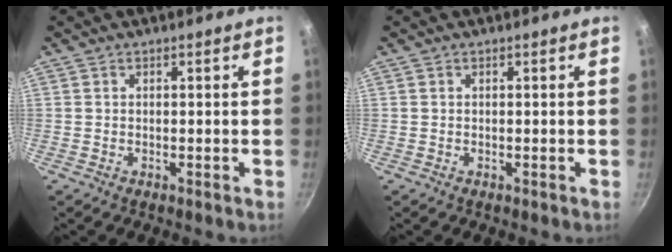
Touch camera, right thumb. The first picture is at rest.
{"total": 0.0}